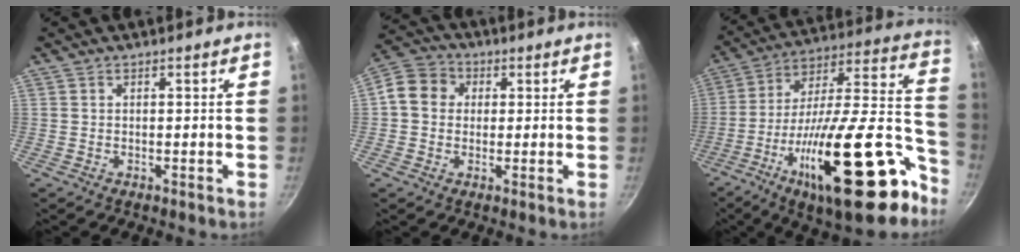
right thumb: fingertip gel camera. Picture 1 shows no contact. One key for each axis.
{"total": 7.6, "fx": 1.0, "fy": 6.7, "fz": 3.5, "tx": -0.039, "ty": 0.016, "tz": -0.003}
{"total": 32.9, "fx": -15.7, "fy": 11.5, "fz": 26.5, "tx": -0.362, "ty": 0.074, "tz": -0.247}